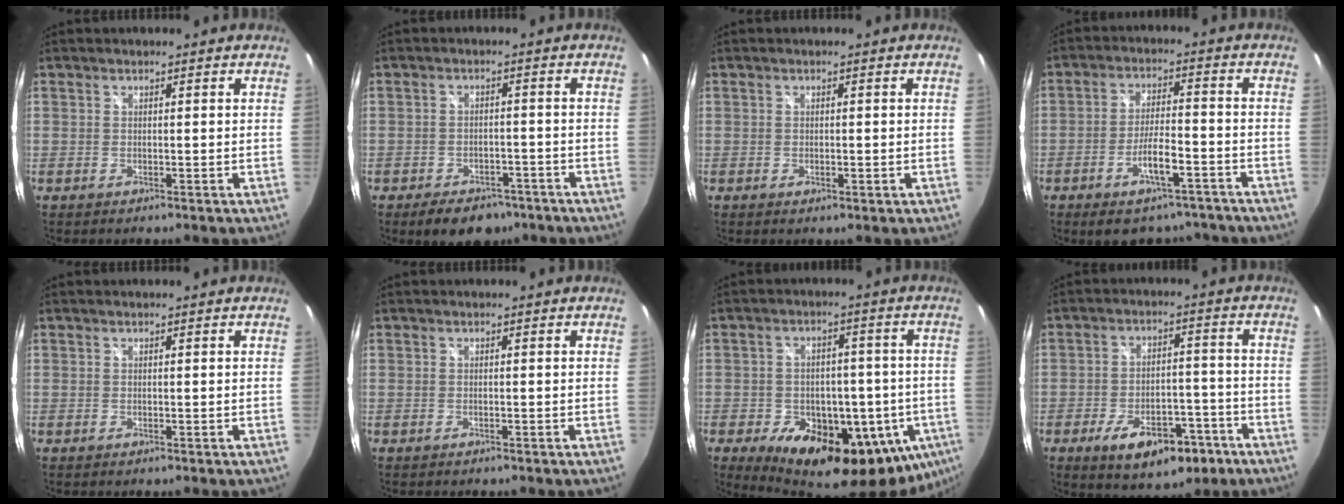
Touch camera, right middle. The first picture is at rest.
{"total": 8.6, "force": [-6.2, 4.7, 3.6], "torque": [-0.081, 0.002, -0.083]}
{"total": 1.1, "force": [-0.2, 0.5, 0.9], "torque": [-0.011, 0.000, -0.003]}
{"total": 10.5, "force": [-7.5, 3.7, 6.3], "torque": [-0.109, 0.007, -0.110]}
{"total": 0.0}
{"total": 0.0}
{"total": 23.7, "force": [-9.9, 13.4, 17.0], "torque": [-0.275, -0.024, -0.121]}
{"total": 12.8, "force": [-7.3, 6.3, 8.4], "torque": [-0.152, 0.005, -0.096]}